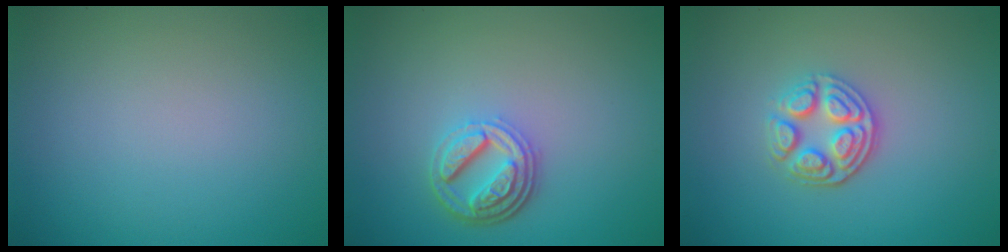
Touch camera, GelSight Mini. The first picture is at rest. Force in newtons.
{"total": 4.4, "press": 3.4, "slide": 2.8}
{"total": 3.5, "press": 3.0, "slide": 1.8}